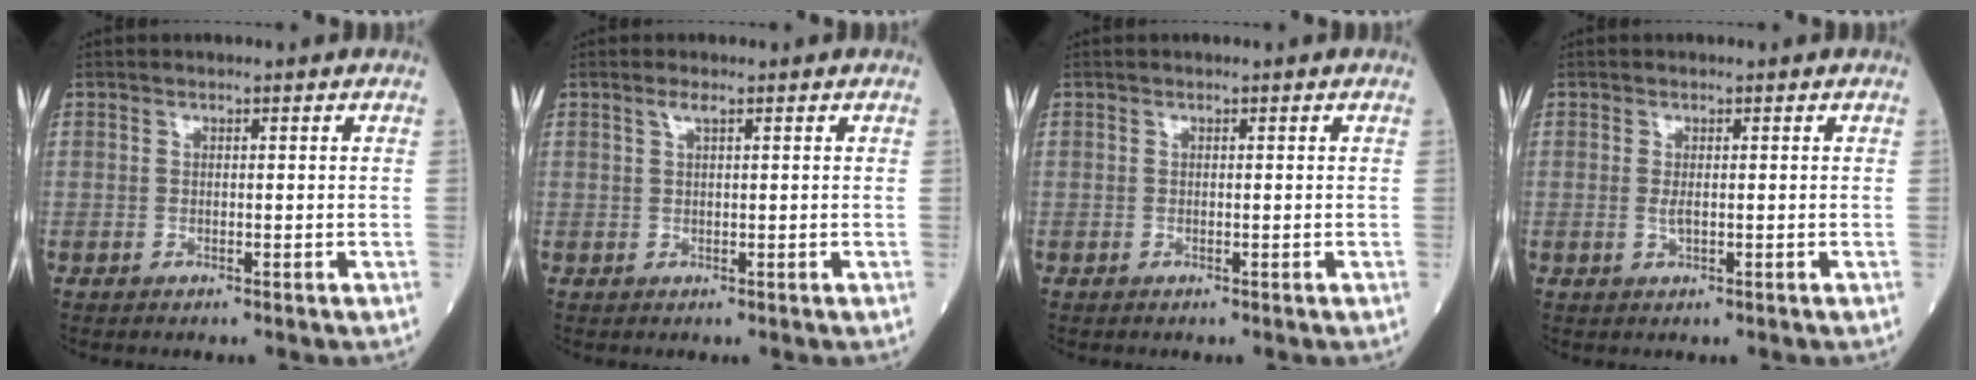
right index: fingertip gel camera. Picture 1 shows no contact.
{"total": 1.2, "force": [0.7, 0.0, 1.0], "torque": [-0.023, 0.005, 0.014]}
{"total": 0.0}
{"total": 1.1, "force": [0.0, 0.3, 1.1], "torque": [-0.026, -0.004, 0.002]}